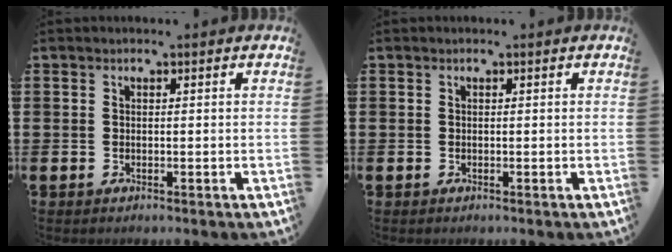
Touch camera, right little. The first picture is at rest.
{"total": 0.0}